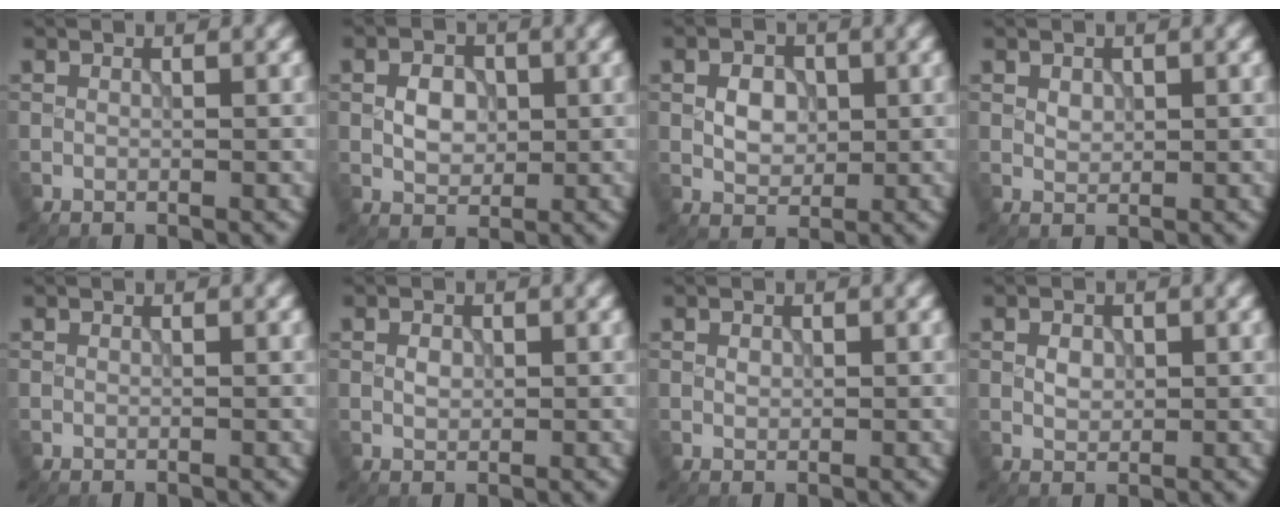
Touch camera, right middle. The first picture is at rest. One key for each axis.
{"total": 2.7, "fx": 0.1, "fy": 2.0, "fz": 1.8, "tx": -0.033, "ty": 0.002, "tz": -0.001}
{"total": 2.7, "fx": 0.2, "fy": 2.0, "fz": 1.8, "tx": -0.031, "ty": 0.000, "tz": 0.002}
{"total": 1.1, "fx": 0.4, "fy": 0.8, "fz": 0.6, "tx": -0.011, "ty": -0.001, "tz": 0.010}
{"total": 0.0}
{"total": 1.0, "fx": 0.1, "fy": 0.8, "fz": 0.7, "tx": -0.013, "ty": 0.000, "tz": 0.001}
{"total": 0.6, "fx": 0.1, "fy": 0.5, "fz": 0.3, "tx": -0.007, "ty": 0.000, "tz": 0.002}
{"total": 1.4, "fx": 0.2, "fy": 1.0, "fz": 0.9, "tx": -0.017, "ty": 0.000, "tz": 0.002}